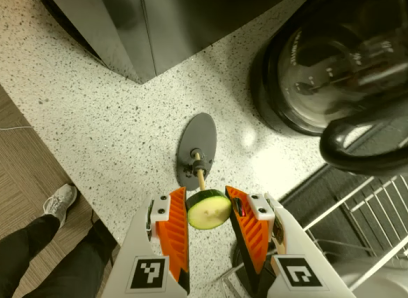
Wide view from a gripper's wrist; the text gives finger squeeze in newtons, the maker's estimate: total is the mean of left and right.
{"total": 9.1, "left": 9.4, "right": 8.9}